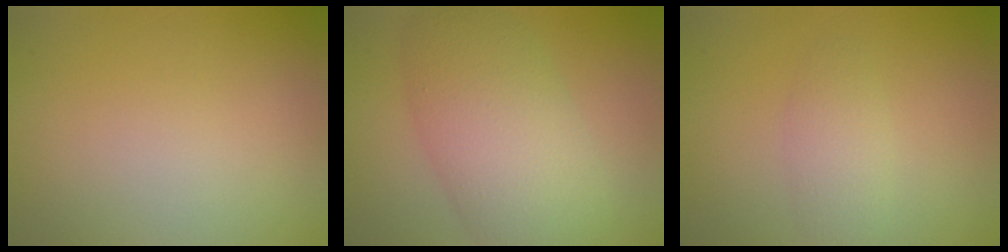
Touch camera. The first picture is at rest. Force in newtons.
{"total": 8.4, "press": 8.3, "slide": 0.4}
{"total": 1.9, "press": 1.9, "slide": 0.1}